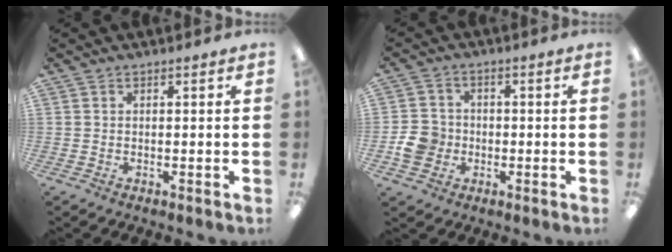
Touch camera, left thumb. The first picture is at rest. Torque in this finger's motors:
{"motor_torque": [-0.70, 0.72, -0.02, 0.02, 0.01]}